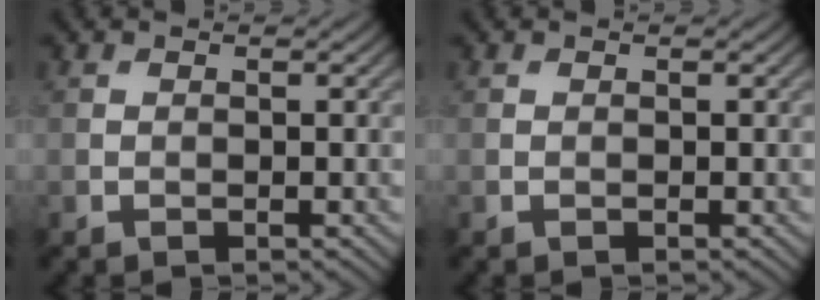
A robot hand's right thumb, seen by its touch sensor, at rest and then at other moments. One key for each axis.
{"total": 0.0}